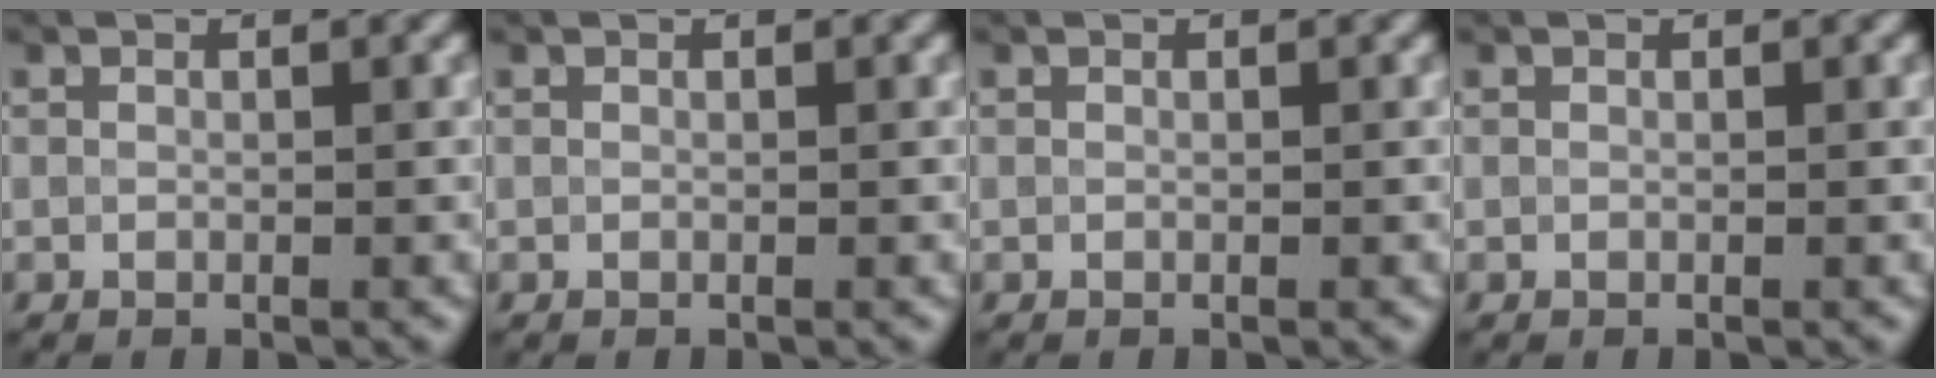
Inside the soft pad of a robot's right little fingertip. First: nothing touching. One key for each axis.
{"total": 0.0}
{"total": 0.0}
{"total": 0.0}